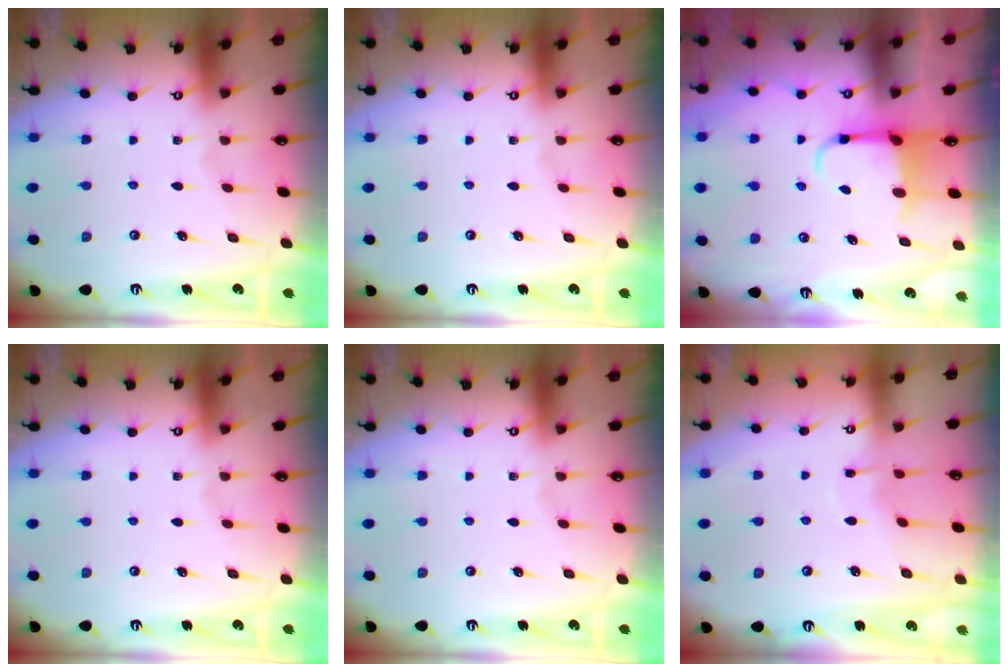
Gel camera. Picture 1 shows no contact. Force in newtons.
{"total": 0.0}
{"total": 4.0, "press": 3.9, "slide": 1.0}
{"total": 0.0}
{"total": 0.0}
{"total": 2.9, "press": 2.9, "slide": 0.4}